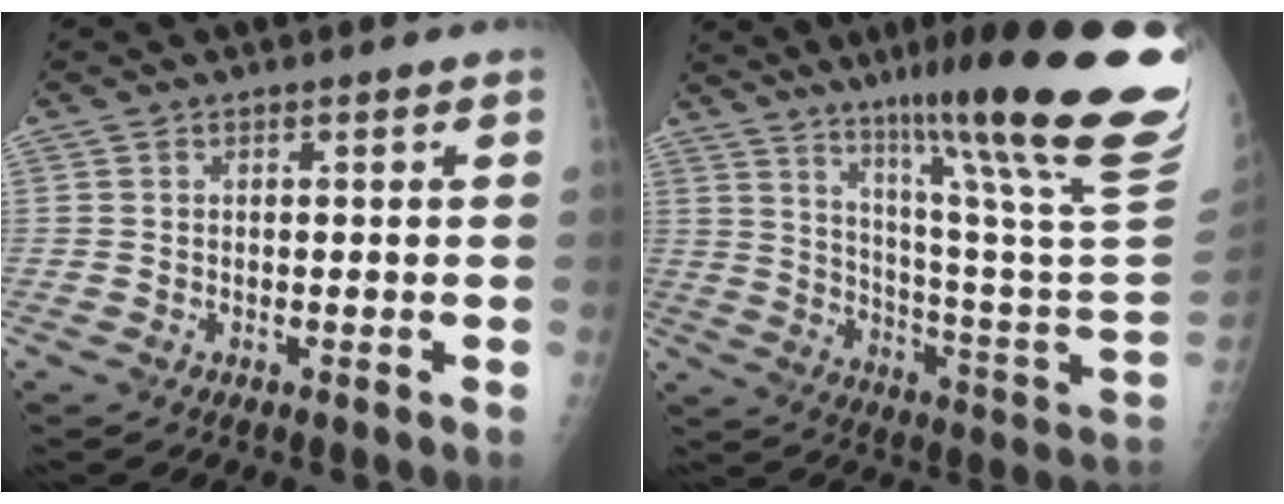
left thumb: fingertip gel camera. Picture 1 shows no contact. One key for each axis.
{"total": 31.4, "fx": 21.2, "fy": 1.5, "fz": 23.2, "tx": -0.293, "ty": -0.123, "tz": 0.314}